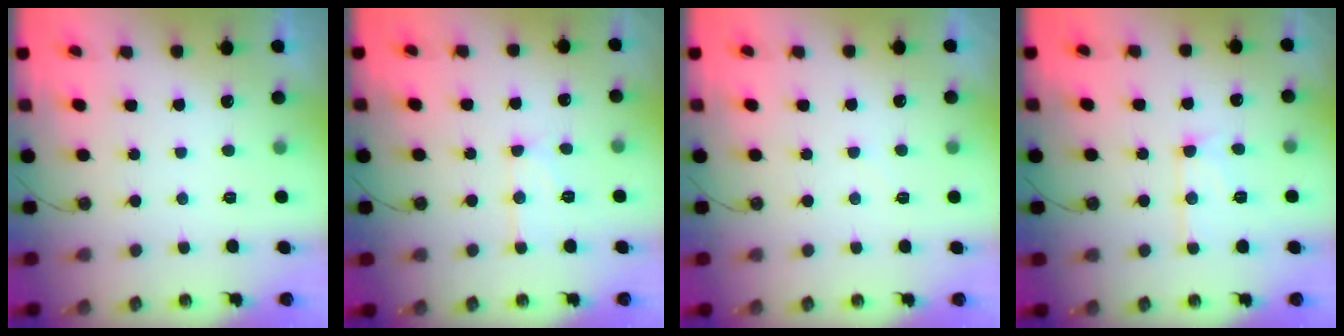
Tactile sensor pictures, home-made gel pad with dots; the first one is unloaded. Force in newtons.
{"total": 10.5, "press": 10.4, "slide": 1.0}
{"total": 2.2, "press": 2.2, "slide": 0.4}
{"total": 10.9, "press": 10.9, "slide": 1.0}